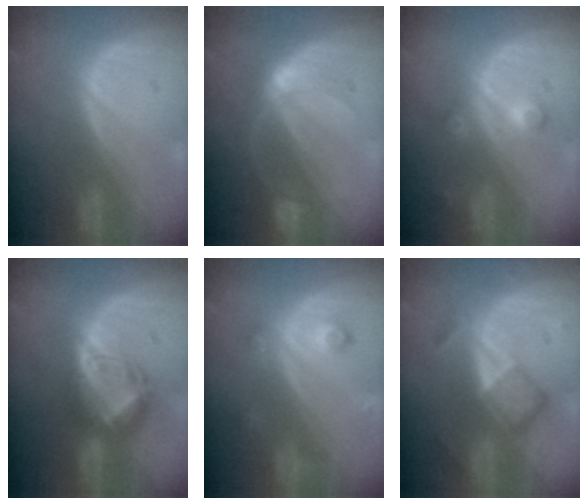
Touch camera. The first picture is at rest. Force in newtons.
{"total": 5.0, "press": 4.8, "slide": 1.3}
{"total": 3.6, "press": 3.4, "slide": 1.1}
{"total": 7.5, "press": 6.6, "slide": 3.5}
{"total": 3.8, "press": 3.5, "slide": 1.4}
{"total": 6.8, "press": 5.9, "slide": 3.5}